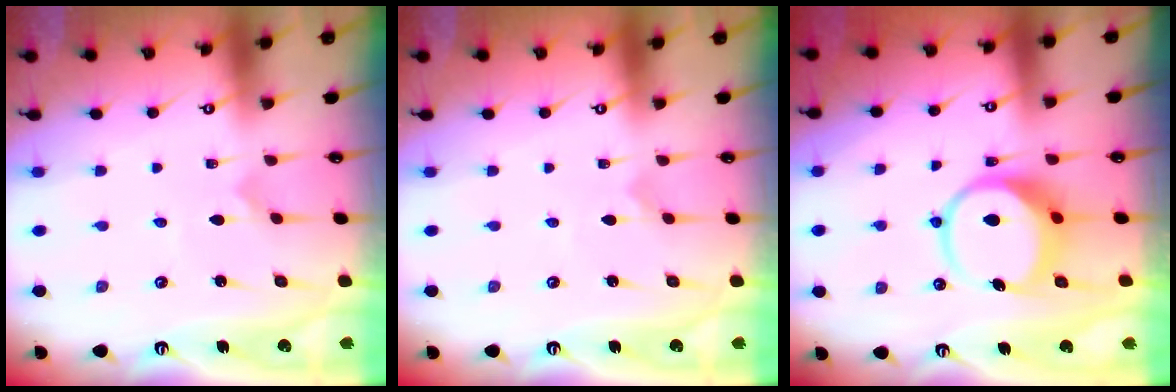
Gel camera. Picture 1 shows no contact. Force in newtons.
{"total": 0.0}
{"total": 10.0, "press": 9.9, "slide": 1.3}